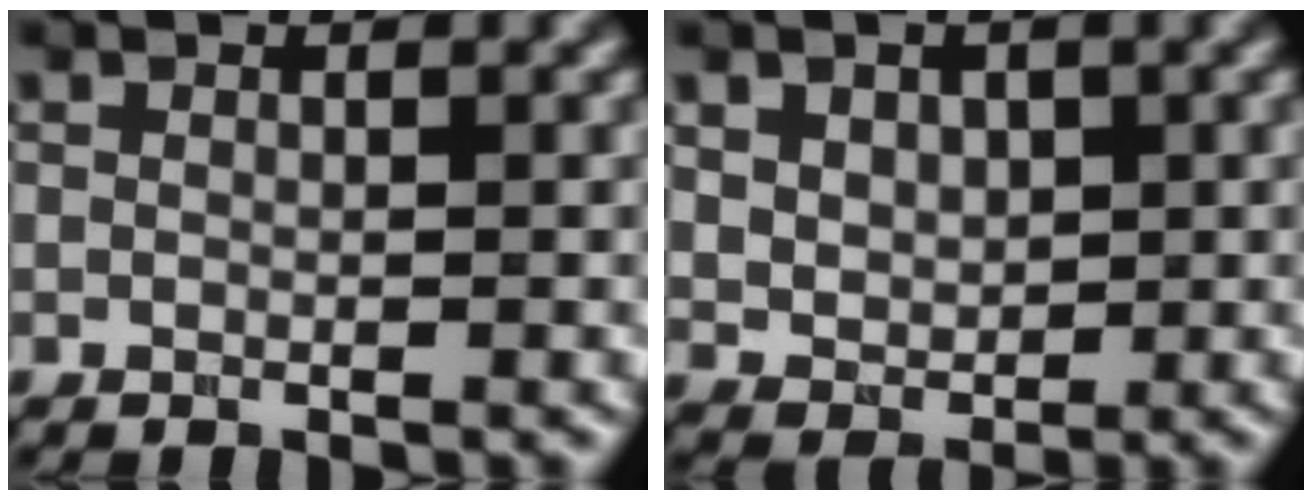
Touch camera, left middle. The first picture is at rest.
{"total": 3.8, "force": [1.5, 2.9, 2.0], "torque": [-0.050, 0.006, 0.033]}